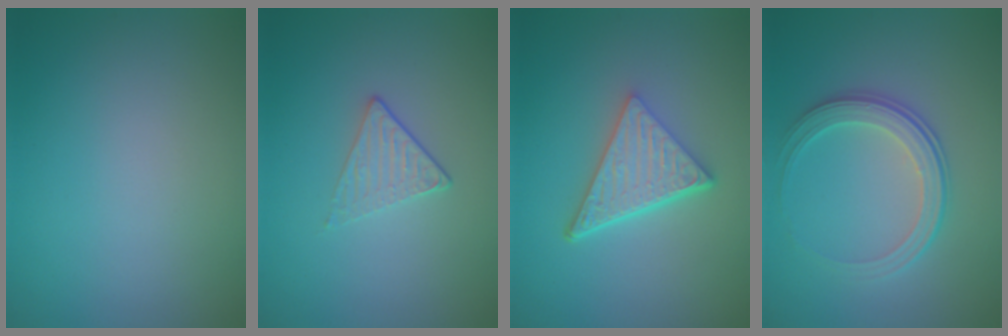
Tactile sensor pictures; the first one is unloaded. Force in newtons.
{"total": 1.4, "press": 1.1, "slide": 0.9}
{"total": 5.1, "press": 3.6, "slide": 3.7}
{"total": 3.4, "press": 2.8, "slide": 1.9}